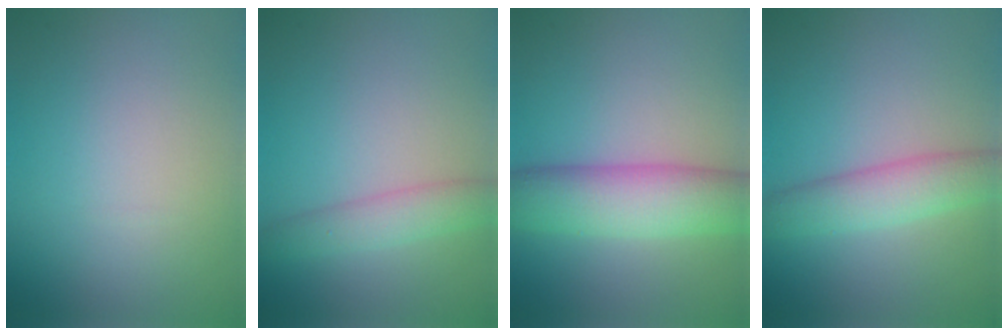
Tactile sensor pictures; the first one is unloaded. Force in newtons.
{"total": 2.9, "press": 2.9, "slide": 0.1}
{"total": 7.1, "press": 7.1, "slide": 0.2}
{"total": 4.1, "press": 4.1, "slide": 0.1}